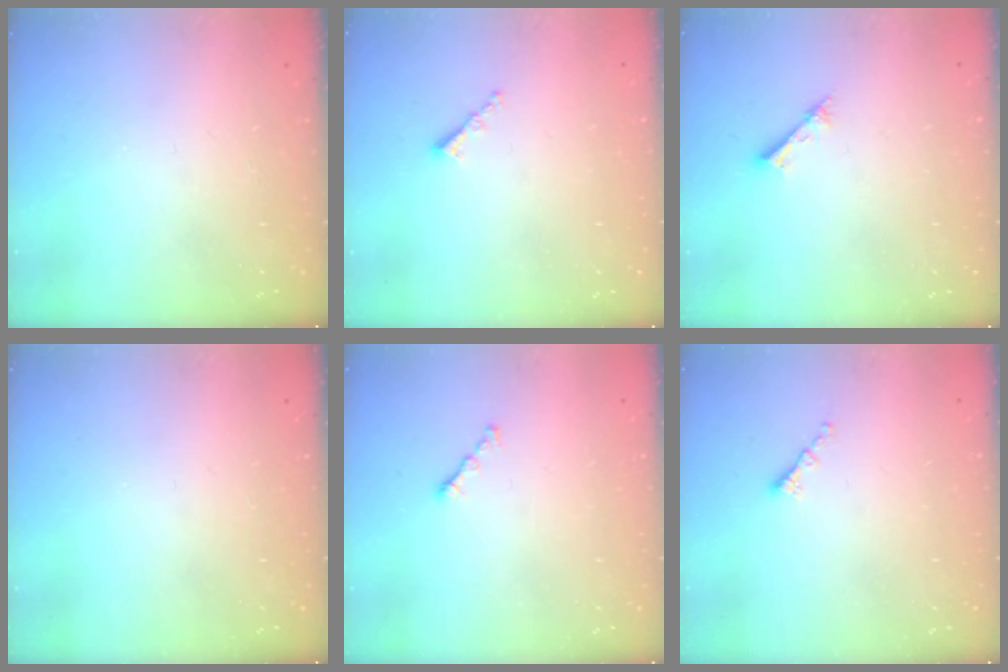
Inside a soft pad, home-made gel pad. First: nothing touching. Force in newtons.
{"total": 1.0, "press": 0.9, "slide": 0.4}
{"total": 1.2, "press": 1.2, "slide": 0.1}
{"total": 0.0}
{"total": 0.8, "press": 0.7, "slide": 0.4}
{"total": 1.3, "press": 1.2, "slide": 0.6}